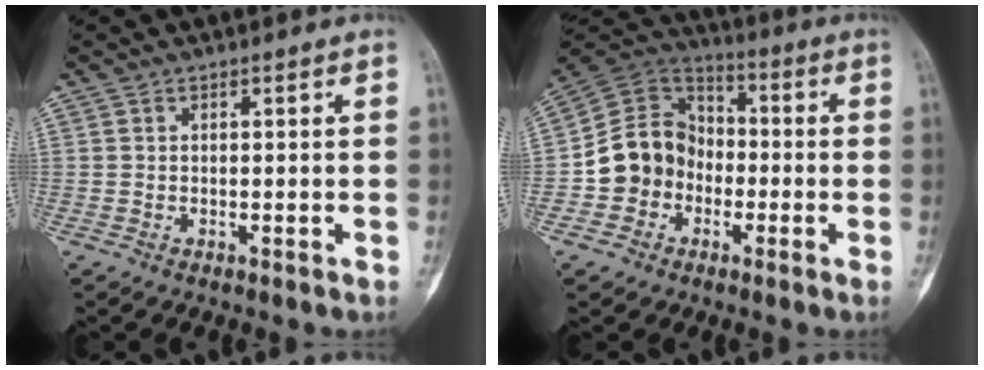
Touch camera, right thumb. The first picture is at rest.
{"total": 12.8, "force": [-3.3, 11.2, 5.2], "torque": [-0.056, 0.050, -0.068]}